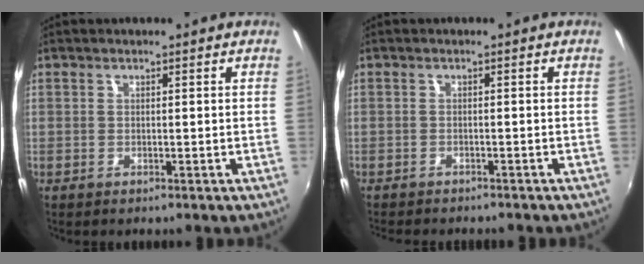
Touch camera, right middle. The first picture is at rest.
{"total": 4.2, "force": [-3.8, 0.8, 1.4], "torque": [-0.035, -0.015, -0.059]}